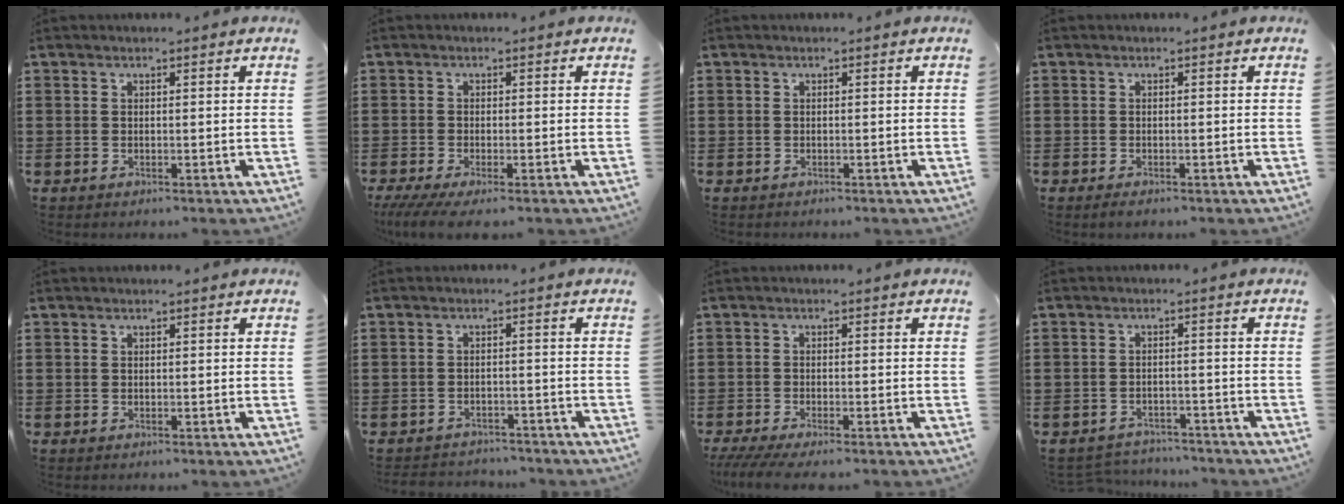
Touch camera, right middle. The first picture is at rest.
{"total": 2.0, "force": [-1.7, 0.0, 1.1], "torque": [-0.035, -0.011, -0.037]}
{"total": 0.6, "force": [-0.4, 0.4, -0.1], "torque": [0.000, 0.002, -0.010]}
{"total": 0.7, "force": [-0.6, 0.1, 0.3], "torque": [-0.008, -0.007, -0.010]}
{"total": 0.0}
{"total": 2.5, "force": [-2.4, 0.4, -0.2], "torque": [-0.006, -0.003, -0.053]}
{"total": 2.7, "force": [-2.4, 0.0, 1.2], "torque": [-0.035, -0.010, -0.052]}
{"total": 2.8, "force": [-2.8, 0.4, -0.1], "torque": [-0.008, -0.003, -0.060]}